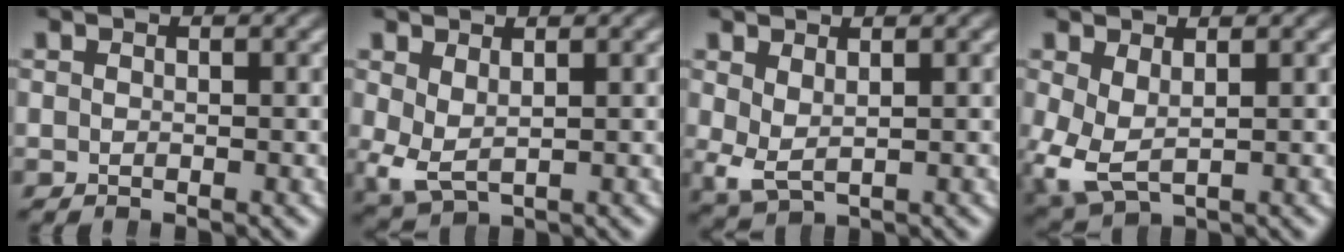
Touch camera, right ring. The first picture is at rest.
{"total": 2.8, "force": [0.1, 2.0, 1.9], "torque": [-0.060, -0.029, 0.023]}
{"total": 2.0, "force": [0.4, 1.2, 1.5], "torque": [-0.044, -0.024, 0.025]}
{"total": 4.3, "force": [-0.5, 3.4, 2.5], "torque": [-0.089, -0.041, 0.013]}